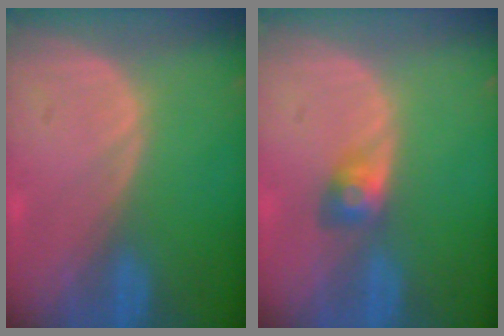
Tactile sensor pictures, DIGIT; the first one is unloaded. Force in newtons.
{"total": 2.8, "press": 2.6, "slide": 1.1}